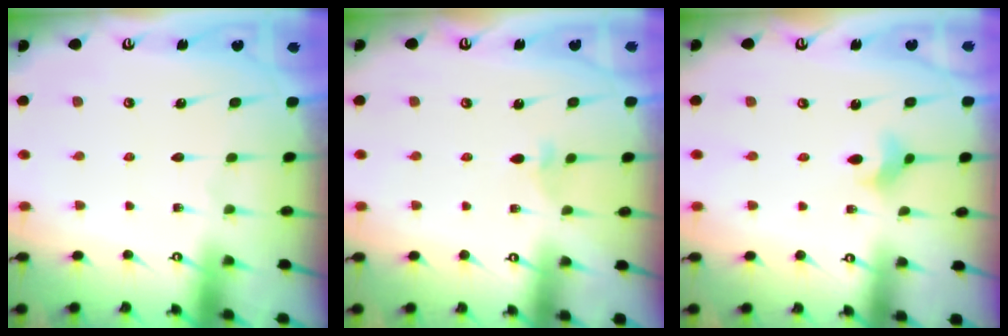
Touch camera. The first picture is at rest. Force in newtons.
{"total": 2.0, "press": 2.0, "slide": 0.5}
{"total": 3.0, "press": 2.9, "slide": 0.7}